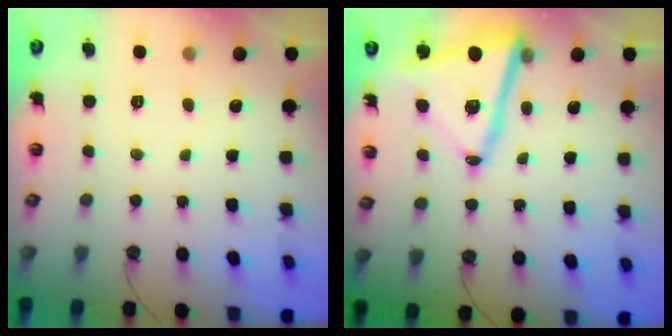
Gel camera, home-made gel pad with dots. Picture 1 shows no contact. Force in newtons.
{"total": 14.9, "press": 14.8, "slide": 1.8}